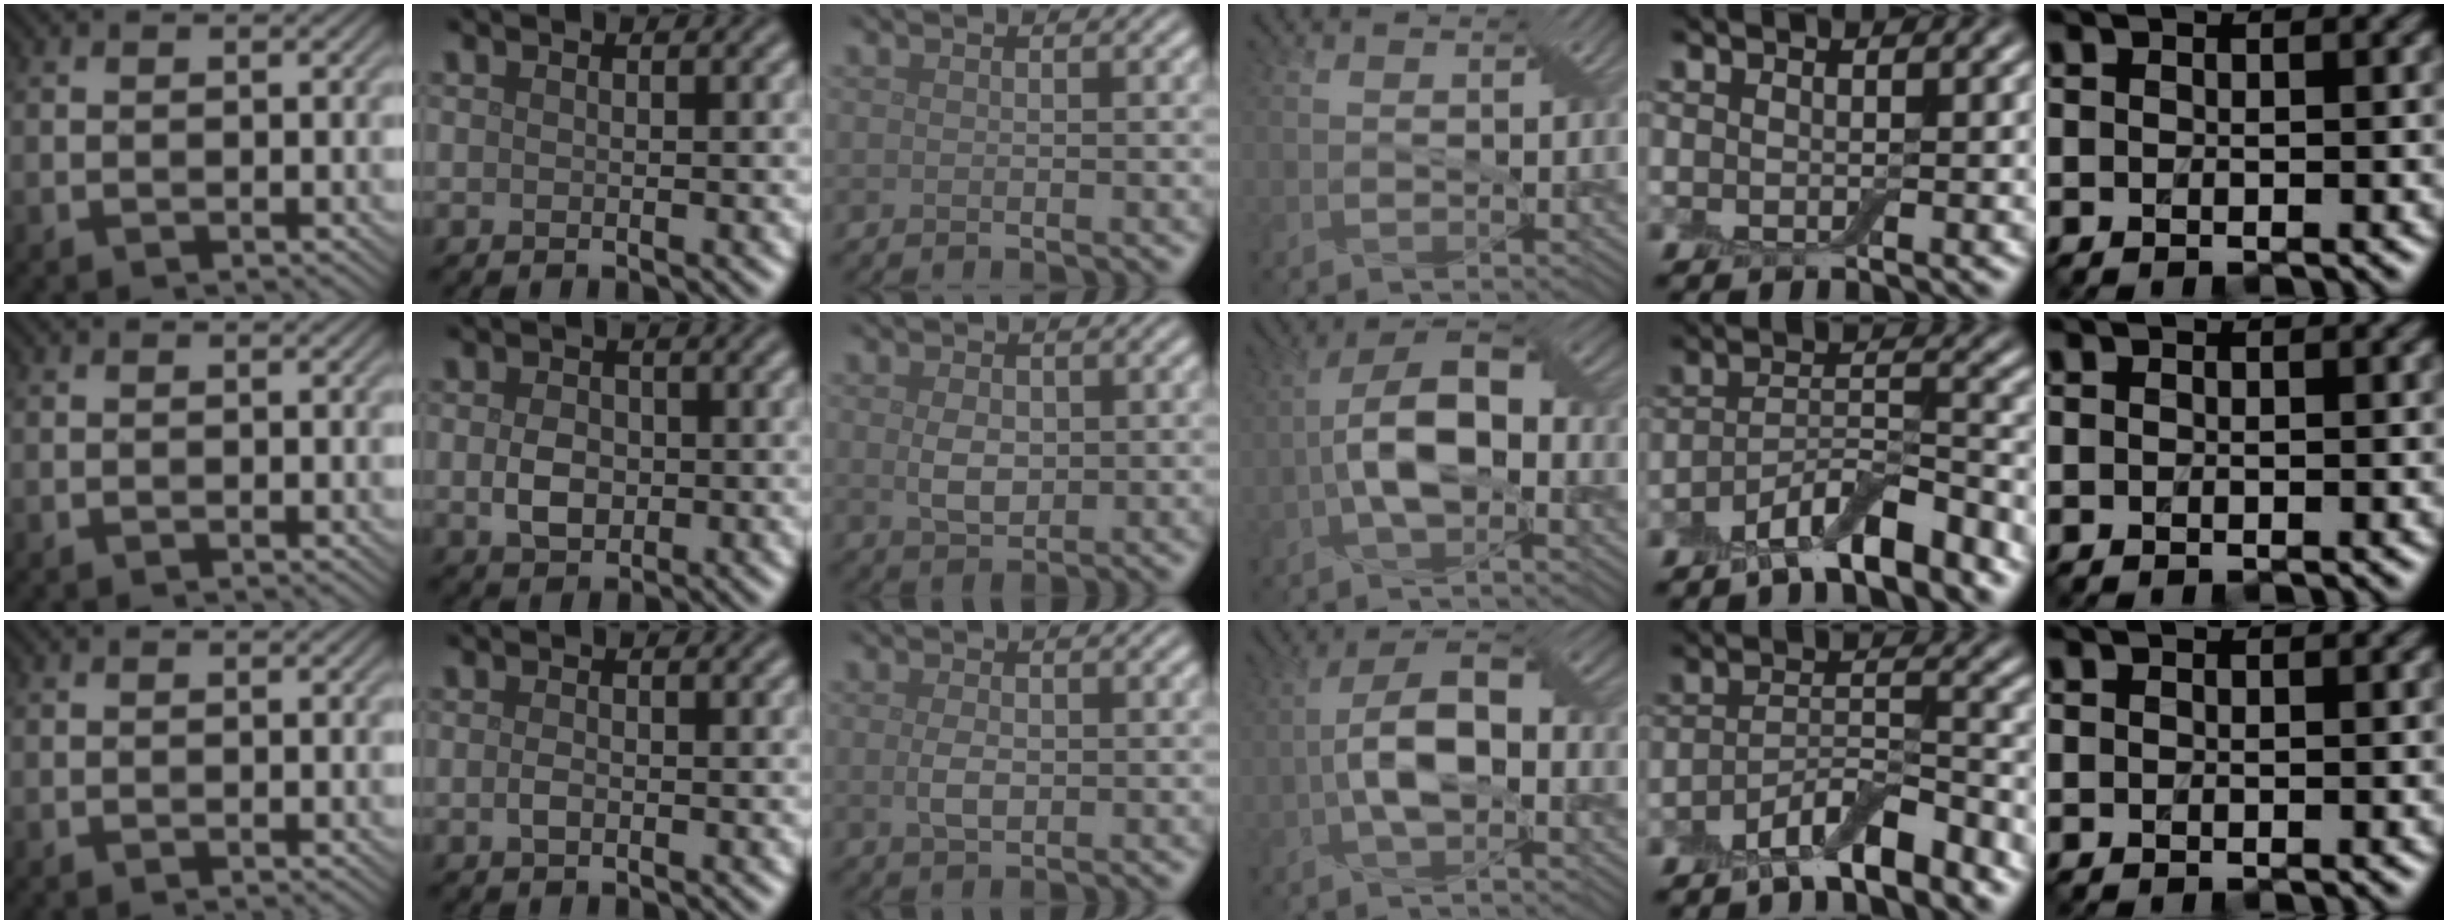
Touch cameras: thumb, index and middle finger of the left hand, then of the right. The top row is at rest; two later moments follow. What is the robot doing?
{"motion": "fold", "object": "apron"}